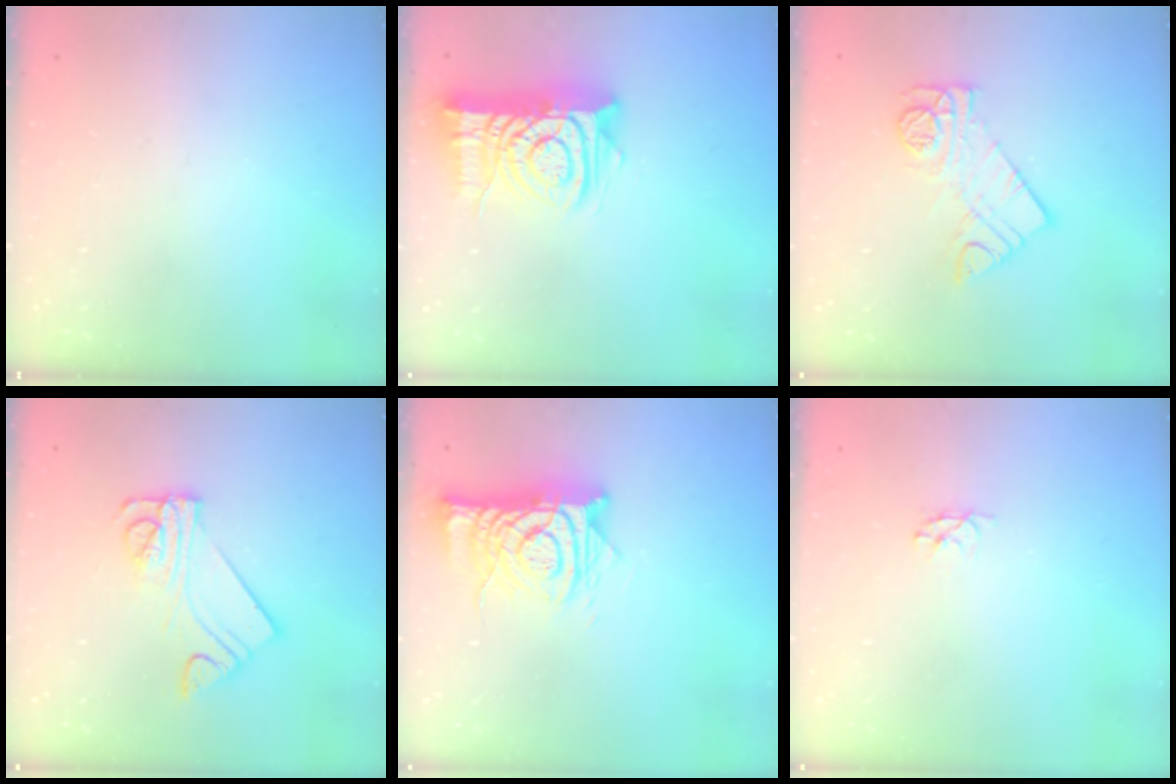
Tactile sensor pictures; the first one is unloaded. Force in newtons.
{"total": 13.2, "press": 13.2, "slide": 1.5}
{"total": 10.7, "press": 10.7, "slide": 0.6}
{"total": 11.4, "press": 11.3, "slide": 1.2}
{"total": 13.3, "press": 13.3, "slide": 1.1}
{"total": 2.9, "press": 2.9, "slide": 0.3}